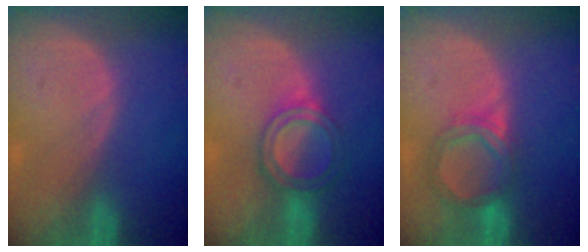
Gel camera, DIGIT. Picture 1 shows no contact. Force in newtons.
{"total": 5.3, "press": 5.2, "slide": 1.3}
{"total": 5.5, "press": 5.2, "slide": 1.8}